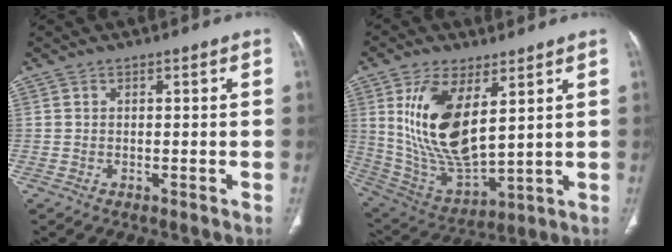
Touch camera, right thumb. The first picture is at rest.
{"total": 17.2, "force": [5.6, 8.0, 14.2], "torque": [-0.266, -0.028, 0.127]}